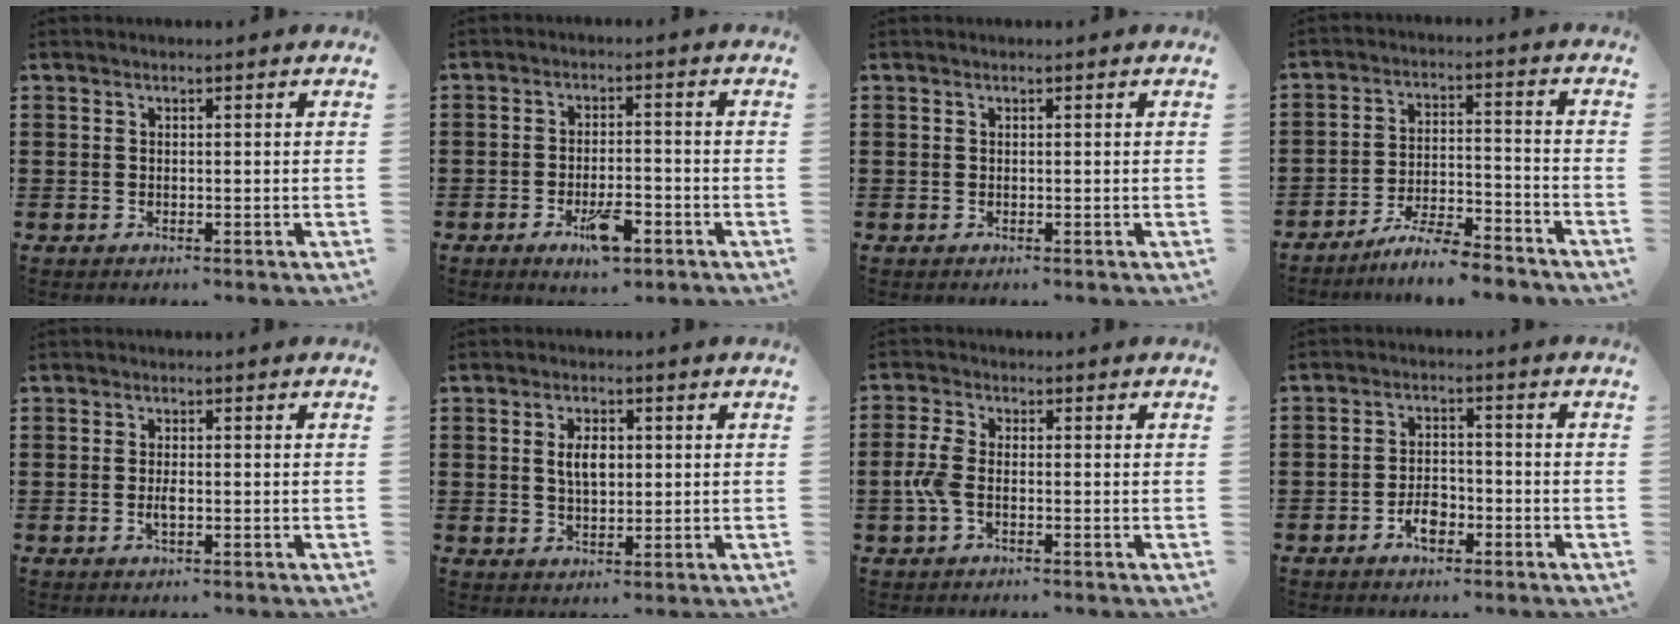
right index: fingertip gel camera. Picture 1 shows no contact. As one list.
[{"total": 6.1, "force": [-2.9, 2.1, 4.9], "torque": [-0.089, -0.002, -0.047]}, {"total": 0.0}, {"total": 6.8, "force": [-6.3, 0.1, 2.5], "torque": [-0.053, -0.003, -0.122]}, {"total": 1.6, "force": [-0.3, 0.4, 1.6], "torque": [-0.036, -0.005, -0.008]}, {"total": 4.0, "force": [0.5, 2.0, 3.4], "torque": [-0.061, 0.005, 0.006]}, {"total": 4.0, "force": [-1.0, 1.9, 3.4], "torque": [-0.096, -0.008, -0.028]}, {"total": 4.0, "force": [-2.1, 2.1, 2.7], "torque": [-0.053, 0.002, -0.040]}]